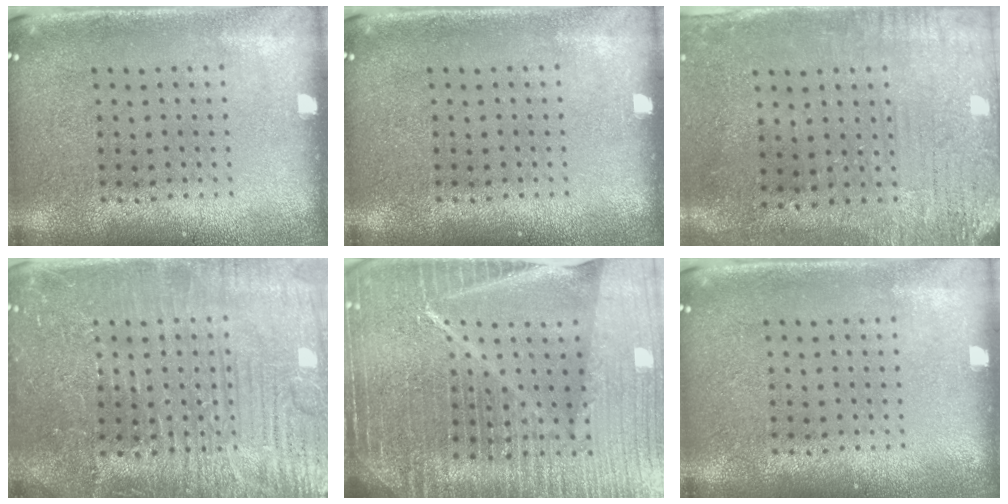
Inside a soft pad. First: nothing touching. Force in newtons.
{"total": 0.0}
{"total": 3.1, "press": 2.5, "slide": 1.8}
{"total": 4.7, "press": 4.7, "slide": 0.8}
{"total": 7.2, "press": 6.1, "slide": 3.8}
{"total": 0.0}